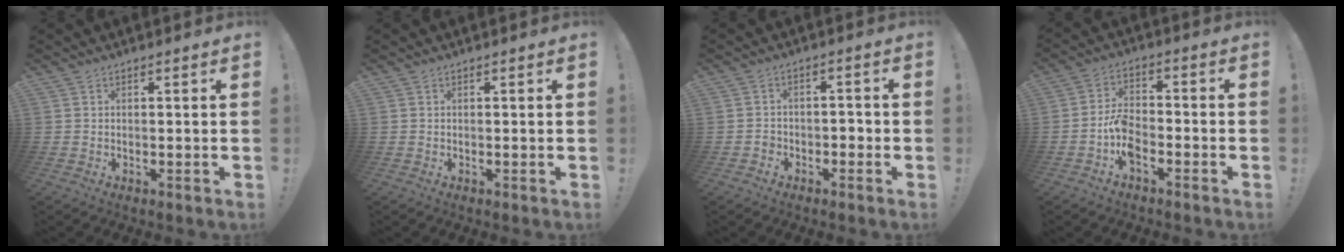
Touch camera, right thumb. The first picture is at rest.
{"total": 0.0}
{"total": 3.4, "force": [-2.4, 2.3, 0.8], "torque": [-0.015, 0.013, -0.042]}
{"total": 7.5, "force": [-4.2, 4.0, 4.7], "torque": [-0.106, 0.016, -0.078]}